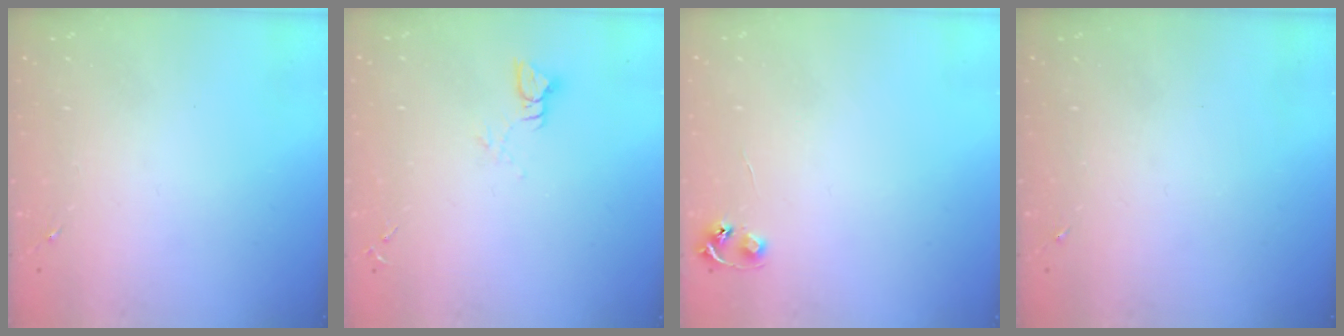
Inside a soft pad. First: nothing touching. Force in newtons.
{"total": 3.9, "press": 3.9, "slide": 0.3}
{"total": 4.8, "press": 4.7, "slide": 0.5}
{"total": 0.0}